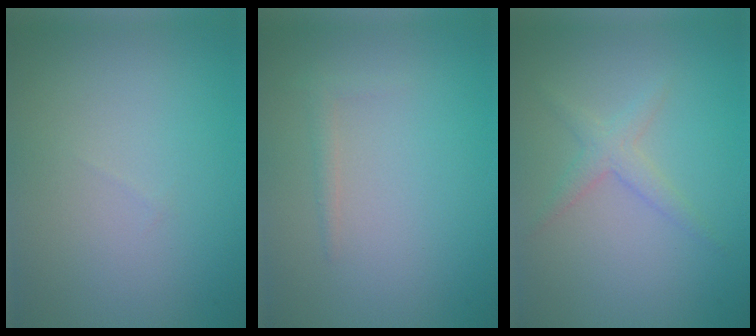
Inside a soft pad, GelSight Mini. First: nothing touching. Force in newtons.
{"total": 0.8, "press": 0.8, "slide": 0.0}
{"total": 1.9, "press": 1.9, "slide": 0.1}